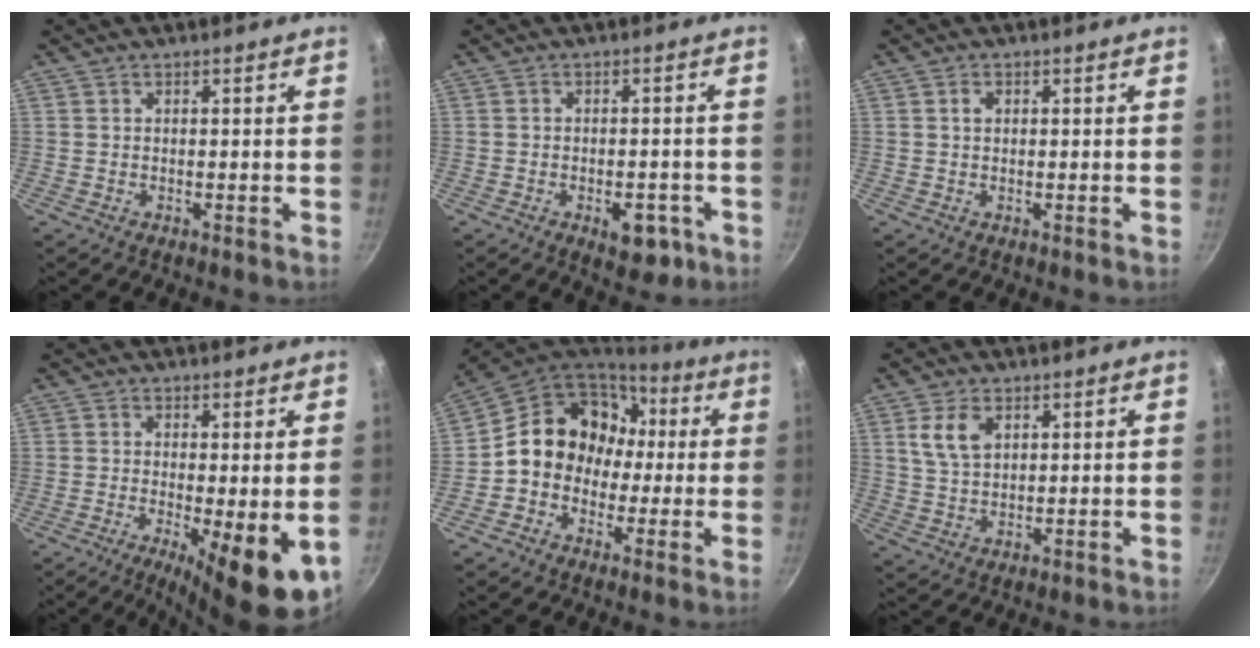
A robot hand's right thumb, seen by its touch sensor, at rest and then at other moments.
{"total": 6.5, "force": [-2.7, 3.6, 4.6], "torque": [-0.033, 0.017, -0.026]}
{"total": 1.3, "force": [0.4, 0.9, 0.8], "torque": [-0.012, 0.004, 0.005]}
{"total": 10.1, "force": [-2.5, 2.5, 9.5], "torque": [-0.135, -0.011, -0.030]}
{"total": 15.3, "force": [0.8, 13.0, 8.1], "torque": [-0.092, 0.051, -0.002]}
{"total": 6.1, "force": [2.5, 3.7, 4.2], "torque": [-0.073, -0.006, 0.050]}